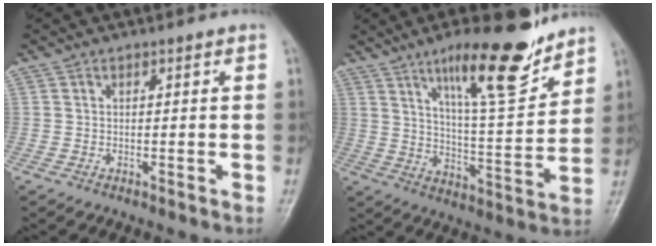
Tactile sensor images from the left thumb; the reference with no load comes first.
{"total": 16.8, "force": [11.2, 3.9, 11.8], "torque": [-0.158, -0.071, 0.185]}